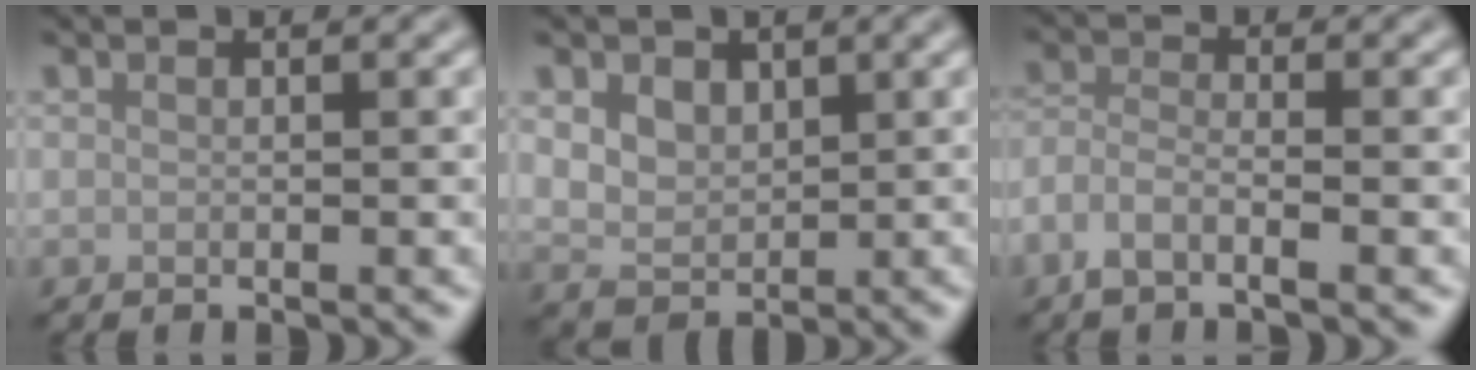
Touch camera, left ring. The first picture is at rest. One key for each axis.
{"total": 3.6, "fx": 1.4, "fy": 2.7, "fz": 1.9, "tx": -0.045, "ty": 0.002, "tz": 0.029}
{"total": 2.7, "fx": -1.7, "fy": 0.7, "fz": 1.9, "tx": -0.043, "ty": 0.000, "tz": -0.044}